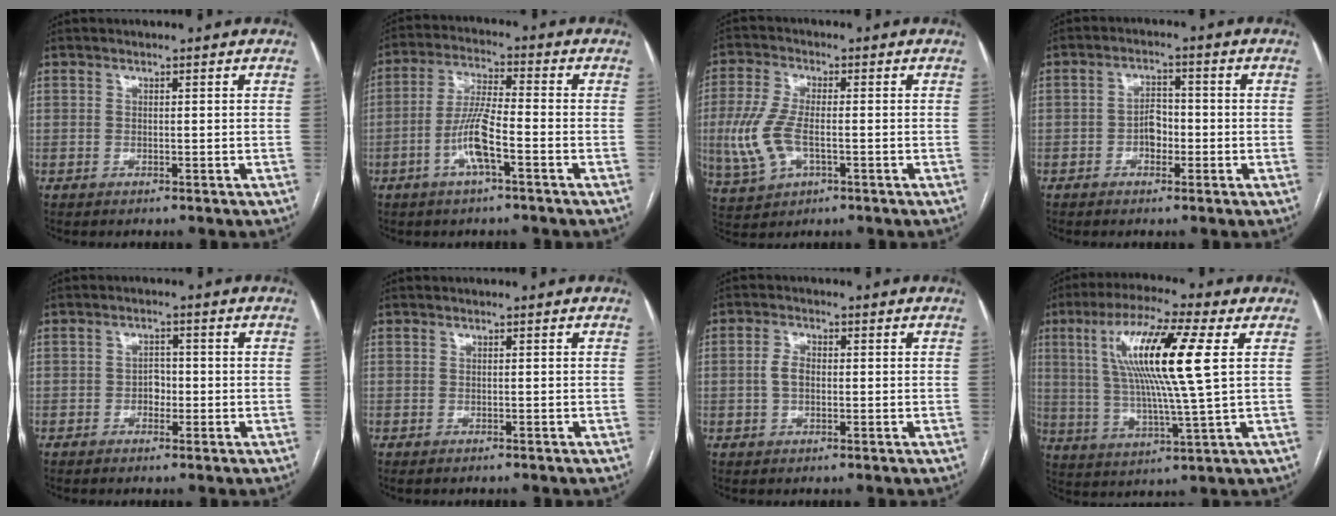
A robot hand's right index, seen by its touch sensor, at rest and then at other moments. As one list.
[{"total": 7.9, "force": [-3.0, 1.0, 7.3], "torque": [-0.151, 0.002, -0.061]}, {"total": 8.6, "force": [-1.5, 4.0, 7.4], "torque": [-0.185, -0.002, -0.025]}, {"total": 3.7, "force": [-1.1, 2.3, 2.6], "torque": [-0.043, 0.011, -0.021]}, {"total": 2.4, "force": [-0.7, 1.7, 1.5], "torque": [-0.018, 0.008, -0.013]}, {"total": 1.6, "force": [-1.4, 0.3, 0.8], "torque": [-0.011, -0.004, -0.016]}, {"total": 3.1, "force": [-0.1, 1.9, 2.5], "torque": [-0.054, 0.010, -0.003]}, {"total": 15.4, "force": [3.8, 0.0, 14.9], "torque": [-0.288, 0.009, 0.062]}]